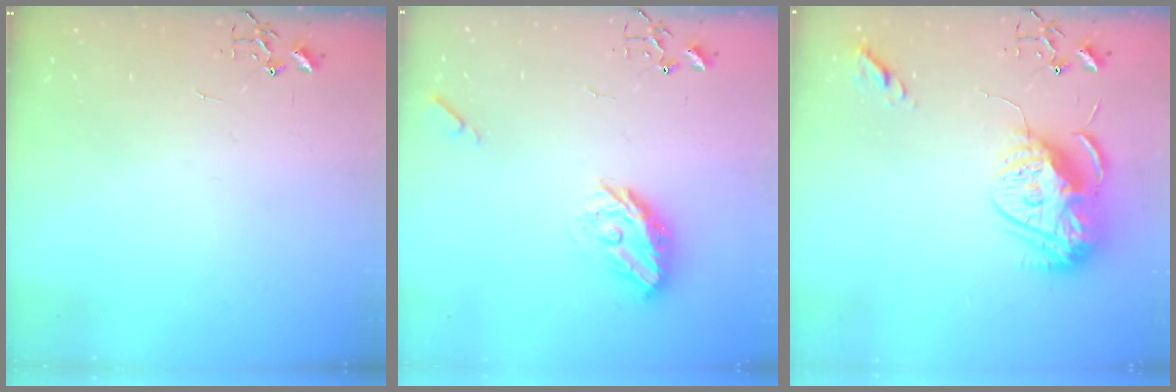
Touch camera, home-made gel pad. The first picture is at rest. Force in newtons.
{"total": 11.7, "press": 11.7, "slide": 0.5}
{"total": 16.2, "press": 16.1, "slide": 1.4}